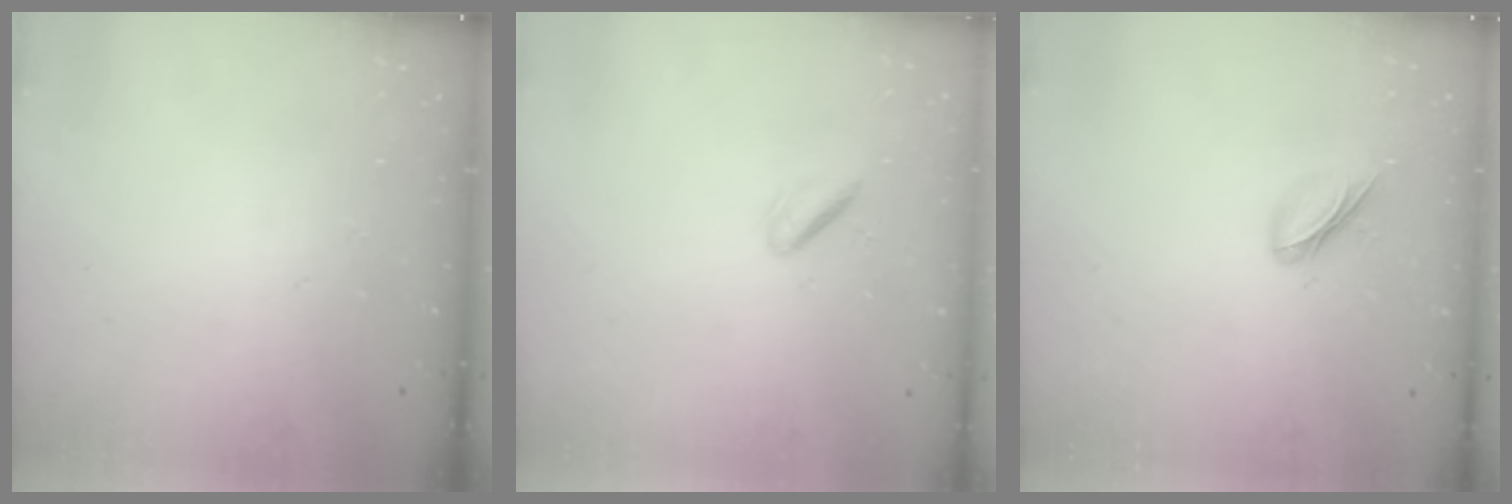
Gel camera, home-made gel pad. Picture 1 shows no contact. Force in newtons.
{"total": 1.2, "press": 0.8, "slide": 0.8}
{"total": 5.1, "press": 5.1, "slide": 0.5}